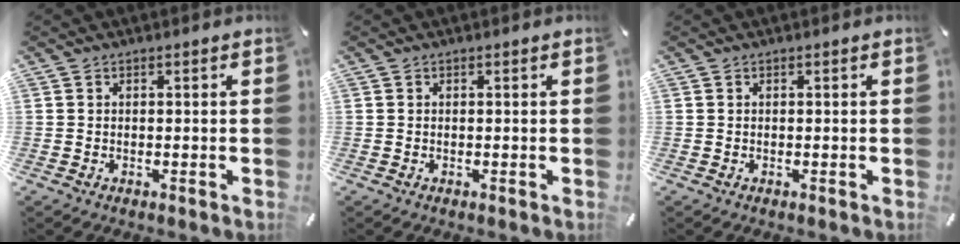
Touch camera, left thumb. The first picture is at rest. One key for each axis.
{"total": 0.0}
{"total": 0.0}